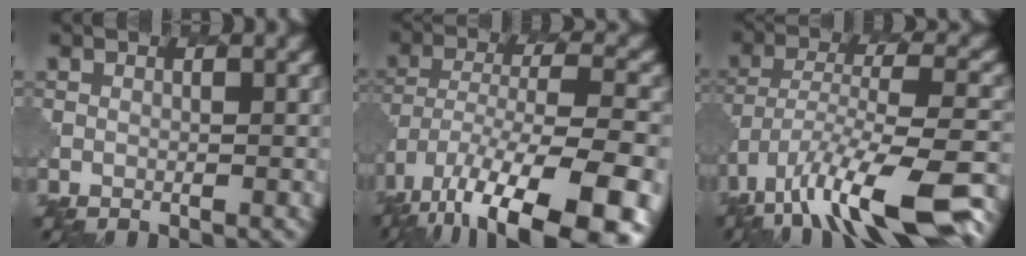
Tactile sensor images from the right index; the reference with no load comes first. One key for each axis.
{"total": 16.3, "fx": -10.7, "fy": 6.0, "fz": 10.7, "tx": -0.188, "ty": -0.041, "tz": -0.141}
{"total": 12.4, "fx": -8.0, "fy": 3.3, "fz": 8.9, "tx": -0.158, "ty": 0.003, "tz": -0.134}